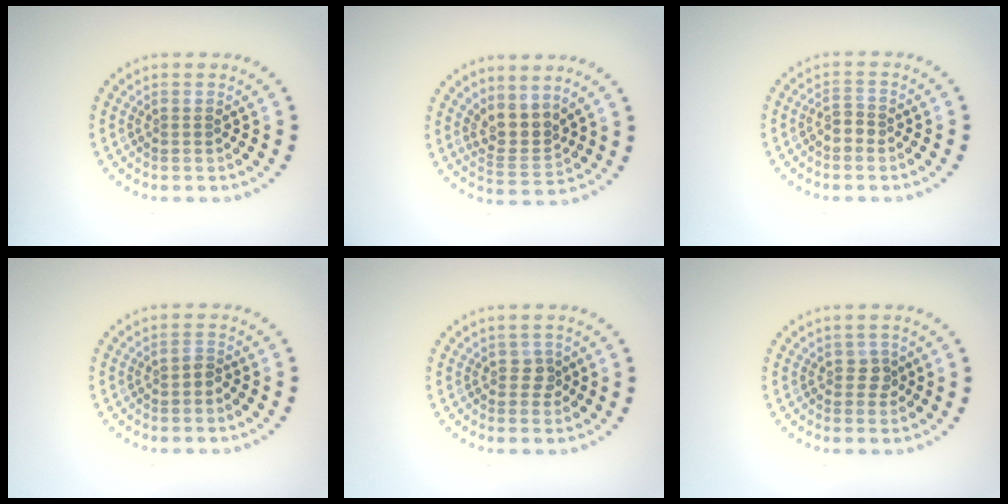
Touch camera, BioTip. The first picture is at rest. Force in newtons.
{"total": 2.9, "press": 2.2, "slide": 1.9}
{"total": 1.3, "press": 1.2, "slide": 0.5}
{"total": 1.0, "press": 0.8, "slide": 0.6}
{"total": 1.2, "press": 1.0, "slide": 0.6}
{"total": 1.2, "press": 1.0, "slide": 0.6}